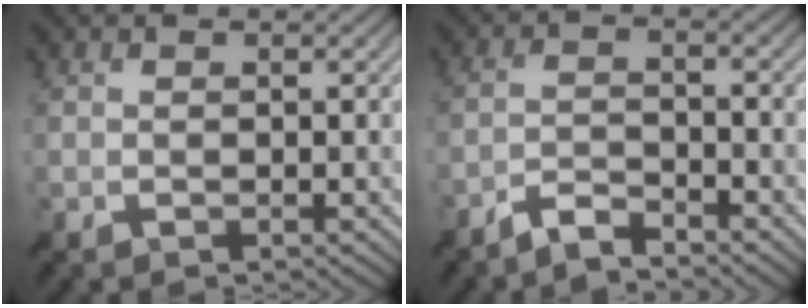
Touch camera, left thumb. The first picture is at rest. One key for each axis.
{"total": 3.3, "fx": -2.9, "fy": 0.5, "fz": 1.4, "tx": -0.029, "ty": 0.005, "tz": -0.065}